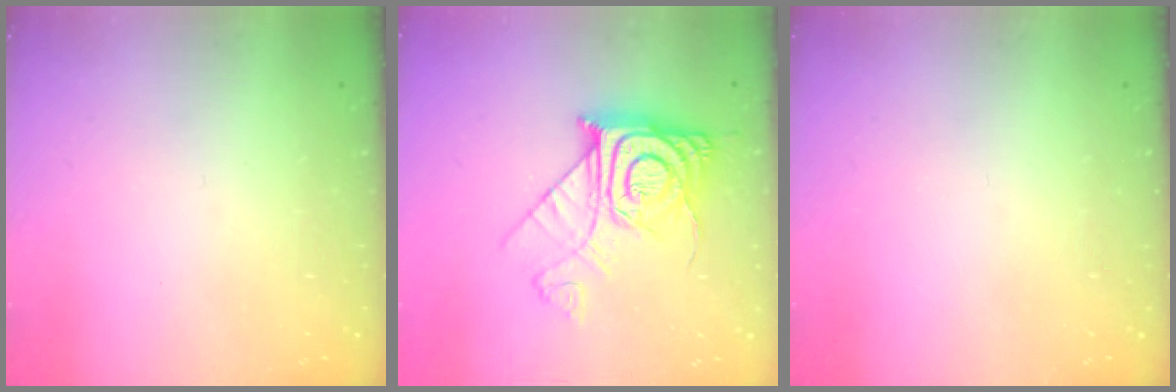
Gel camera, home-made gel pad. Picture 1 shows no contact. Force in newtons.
{"total": 15.1, "press": 15.0, "slide": 1.4}
{"total": 0.0}